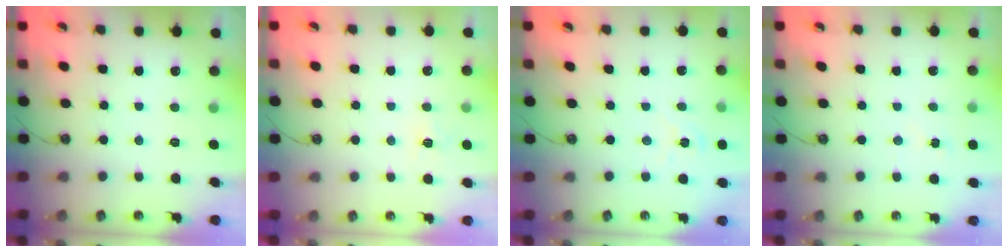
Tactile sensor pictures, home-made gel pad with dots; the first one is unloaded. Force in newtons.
{"total": 5.0, "press": 5.0, "slide": 0.5}
{"total": 1.8, "press": 1.8, "slide": 0.3}
{"total": 3.5, "press": 3.5, "slide": 0.5}